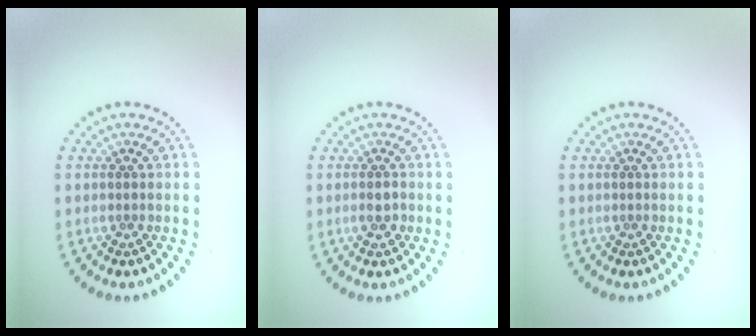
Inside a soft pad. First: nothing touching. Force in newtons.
{"total": 1.4, "press": 1.3, "slide": 0.4}
{"total": 0.0}